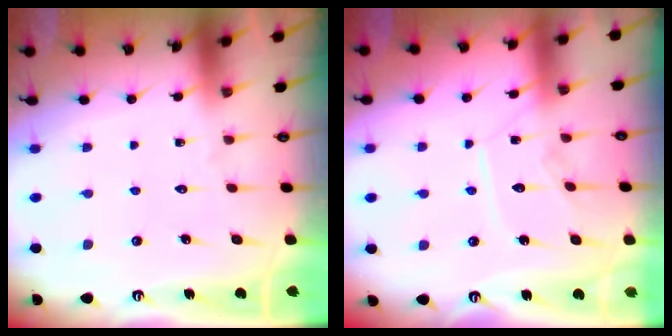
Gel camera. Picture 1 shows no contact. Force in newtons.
{"total": 9.5, "press": 9.5, "slide": 0.3}